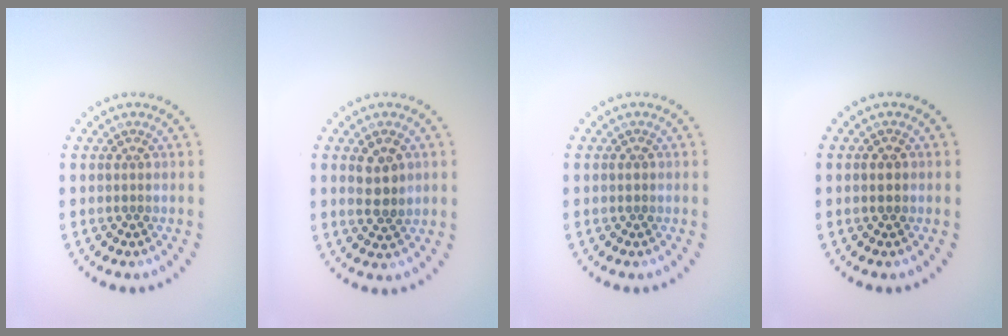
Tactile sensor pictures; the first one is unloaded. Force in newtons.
{"total": 2.8, "press": 2.8, "slide": 0.4}
{"total": 0.7, "press": 0.7, "slide": 0.1}
{"total": 1.5, "press": 1.5, "slide": 0.1}